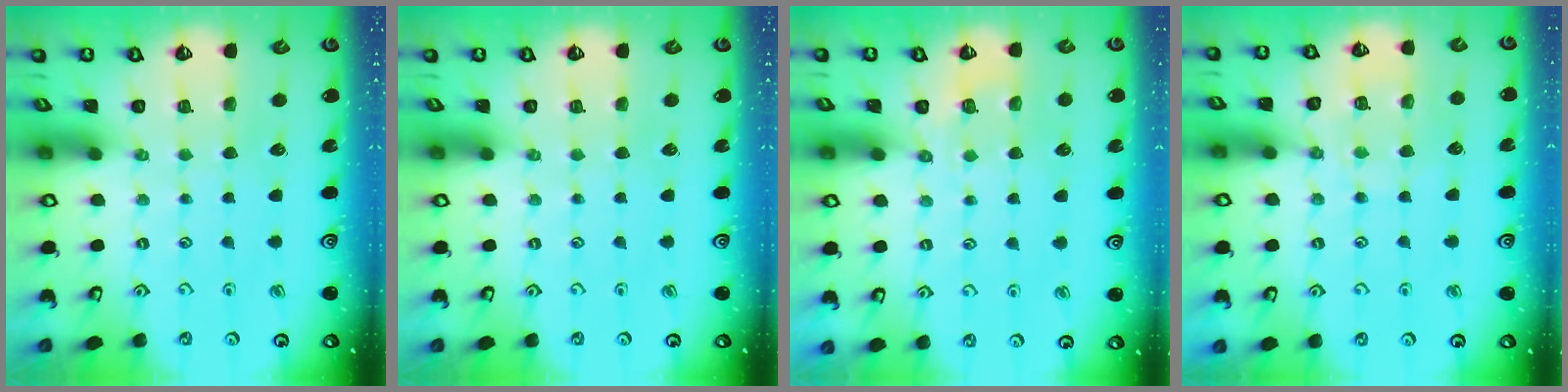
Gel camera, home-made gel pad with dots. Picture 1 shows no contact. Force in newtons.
{"total": 0.0}
{"total": 3.3, "press": 3.0, "slide": 1.5}
{"total": 8.9, "press": 8.9, "slide": 0.5}